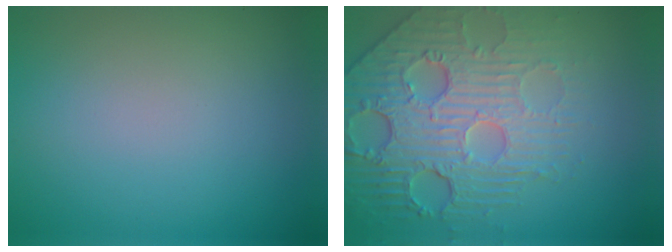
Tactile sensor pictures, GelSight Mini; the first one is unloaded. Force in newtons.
{"total": 7.7, "press": 5.6, "slide": 5.3}